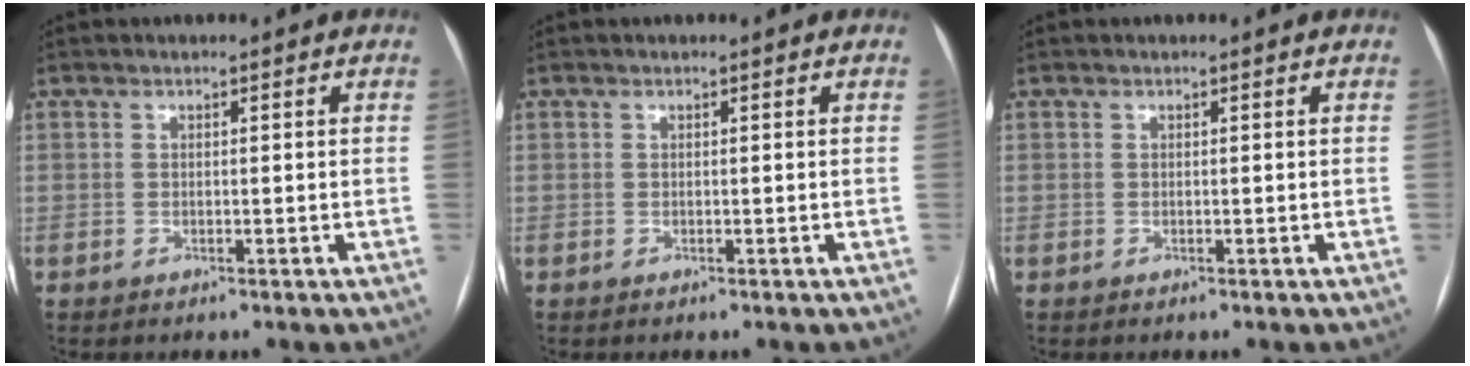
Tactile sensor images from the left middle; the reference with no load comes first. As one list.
[{"total": 0.0}, {"total": 0.0}]